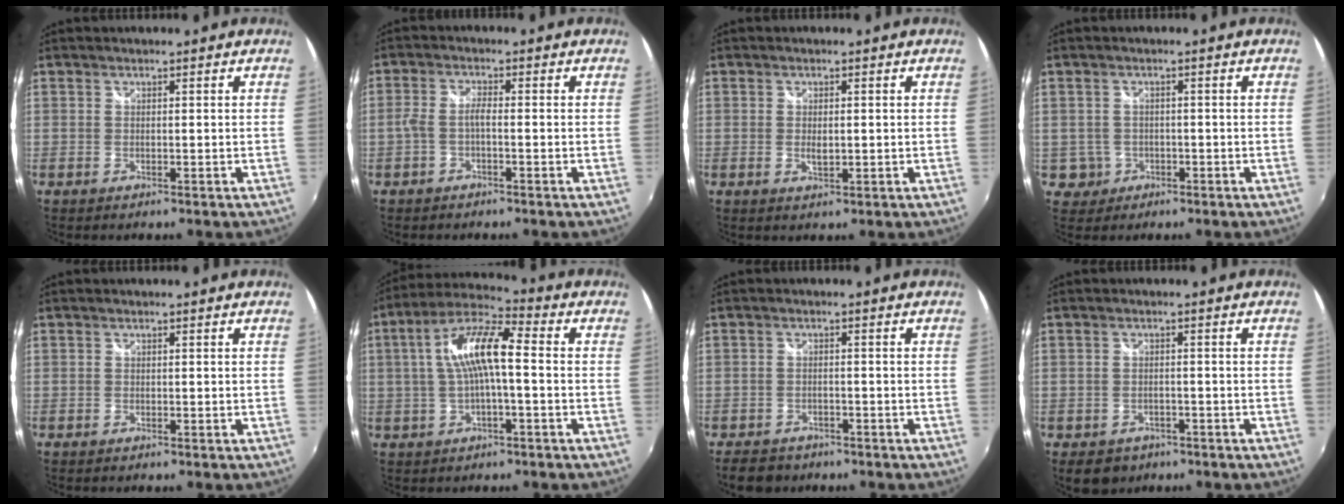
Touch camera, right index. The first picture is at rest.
{"total": 2.0, "force": [-1.0, 0.4, 1.7], "torque": [-0.040, 0.003, -0.022]}
{"total": 2.0, "force": [-0.1, 1.1, 1.7], "torque": [-0.029, -0.005, 0.001]}
{"total": 3.8, "force": [-0.7, 3.7, 0.1], "torque": [-0.010, 0.011, -0.006]}
{"total": 0.0}
{"total": 11.2, "force": [0.3, 2.8, 10.9], "torque": [-0.212, 0.022, 0.002]}
{"total": 6.5, "force": [-5.1, 3.4, 2.1], "torque": [-0.060, -0.009, -0.079]}
{"total": 5.8, "force": [-3.5, 4.0, 2.2], "torque": [-0.054, -0.015, -0.044]}